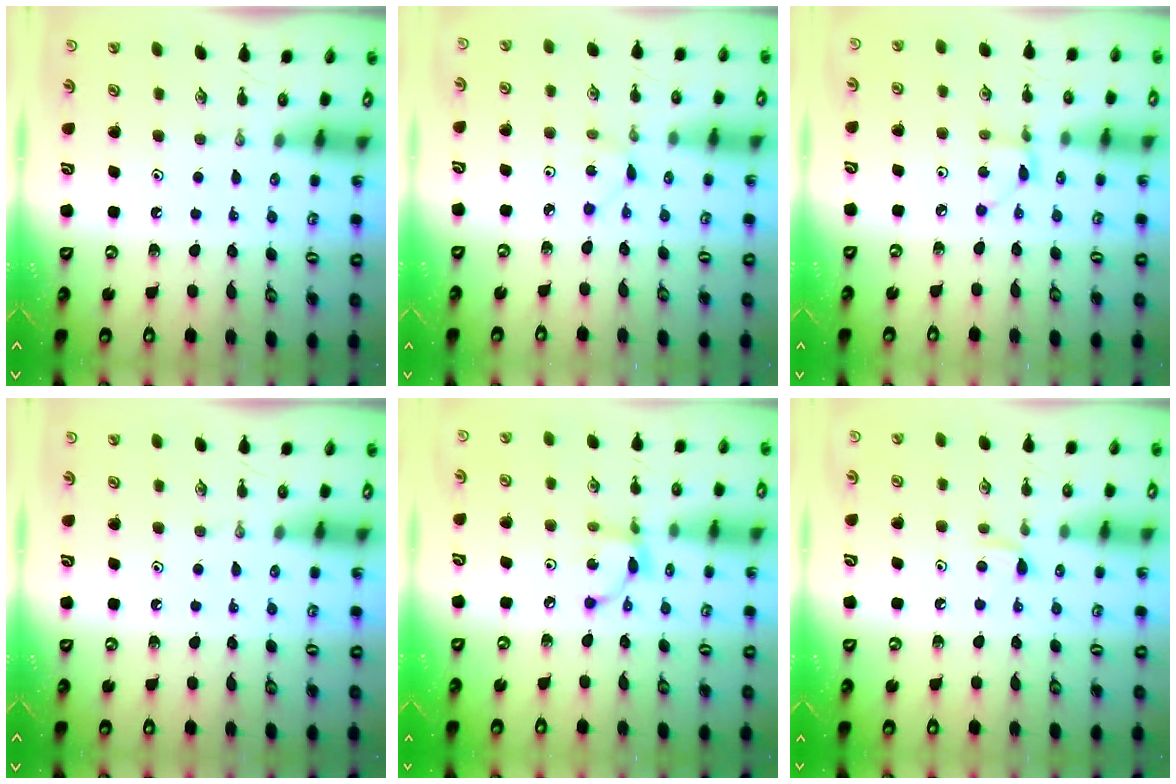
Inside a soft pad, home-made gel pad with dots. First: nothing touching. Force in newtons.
{"total": 1.0, "press": 1.0, "slide": 0.1}
{"total": 2.7, "press": 2.7, "slide": 0.2}
{"total": 0.0}
{"total": 6.0, "press": 6.0, "slide": 0.1}
{"total": 4.8, "press": 4.7, "slide": 0.6}